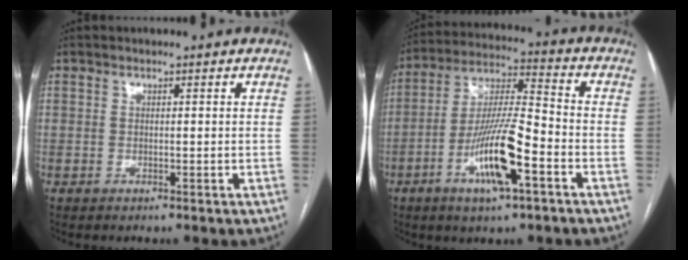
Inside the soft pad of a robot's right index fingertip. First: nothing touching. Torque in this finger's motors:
{"motor_torque": [2.14, 0.00, 1.03, 0.21]}